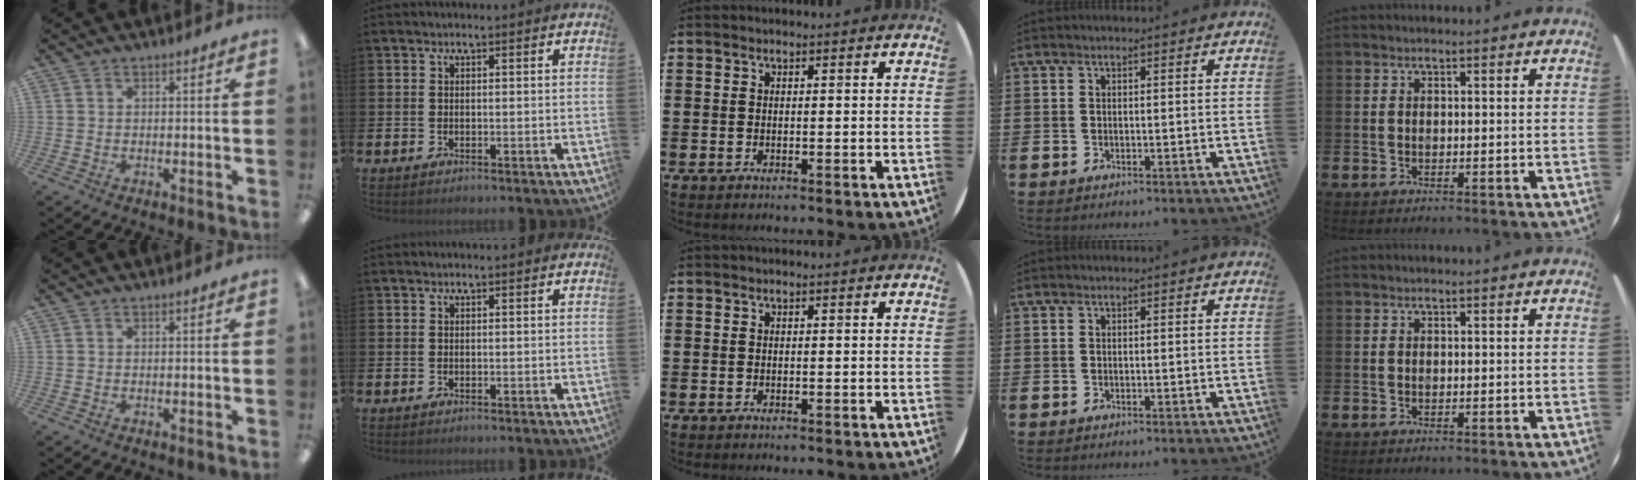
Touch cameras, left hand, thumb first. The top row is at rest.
{}